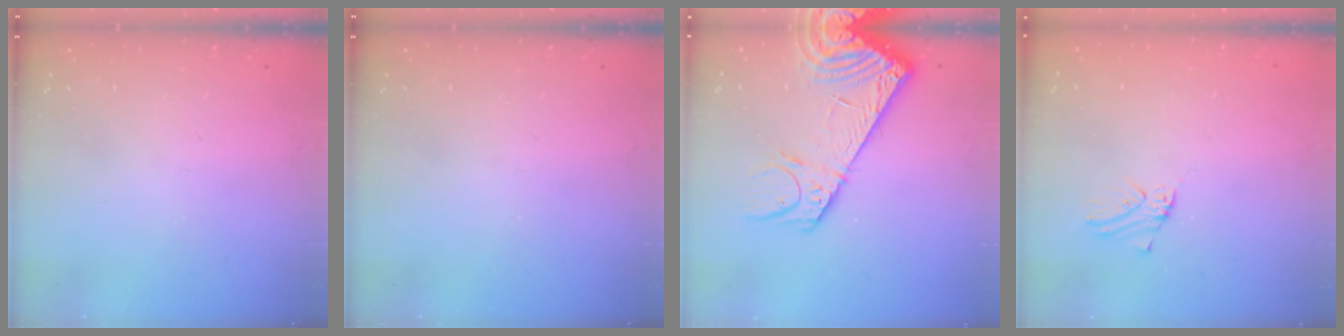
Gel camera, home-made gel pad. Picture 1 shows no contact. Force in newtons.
{"total": 0.0}
{"total": 12.0, "press": 11.7, "slide": 2.4}
{"total": 0.0}